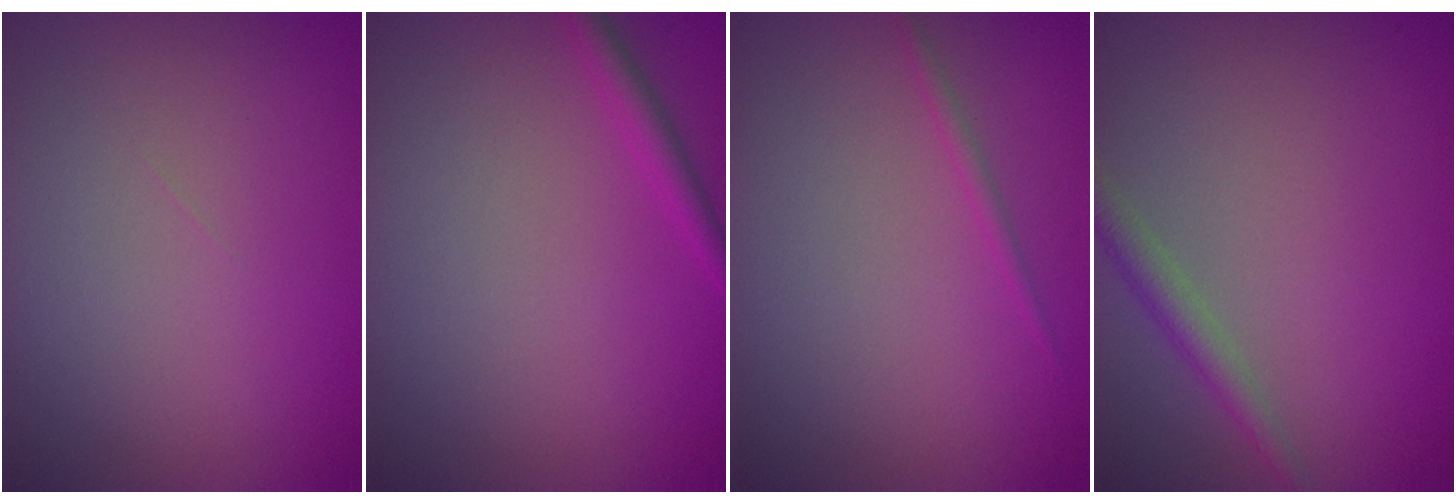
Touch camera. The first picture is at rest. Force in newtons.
{"total": 1.6, "press": 1.6, "slide": 0.1}
{"total": 0.8, "press": 0.8, "slide": 0.1}
{"total": 2.2, "press": 2.2, "slide": 0.0}